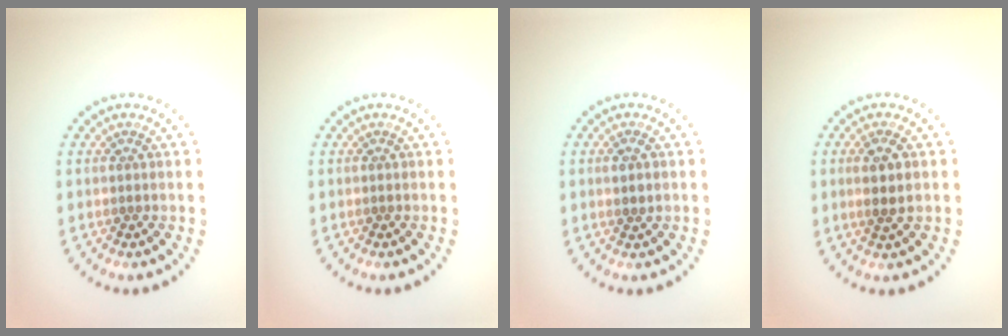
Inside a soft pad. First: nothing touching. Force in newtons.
{"total": 0.0}
{"total": 0.9, "press": 0.8, "slide": 0.4}
{"total": 2.3, "press": 2.2, "slide": 0.9}